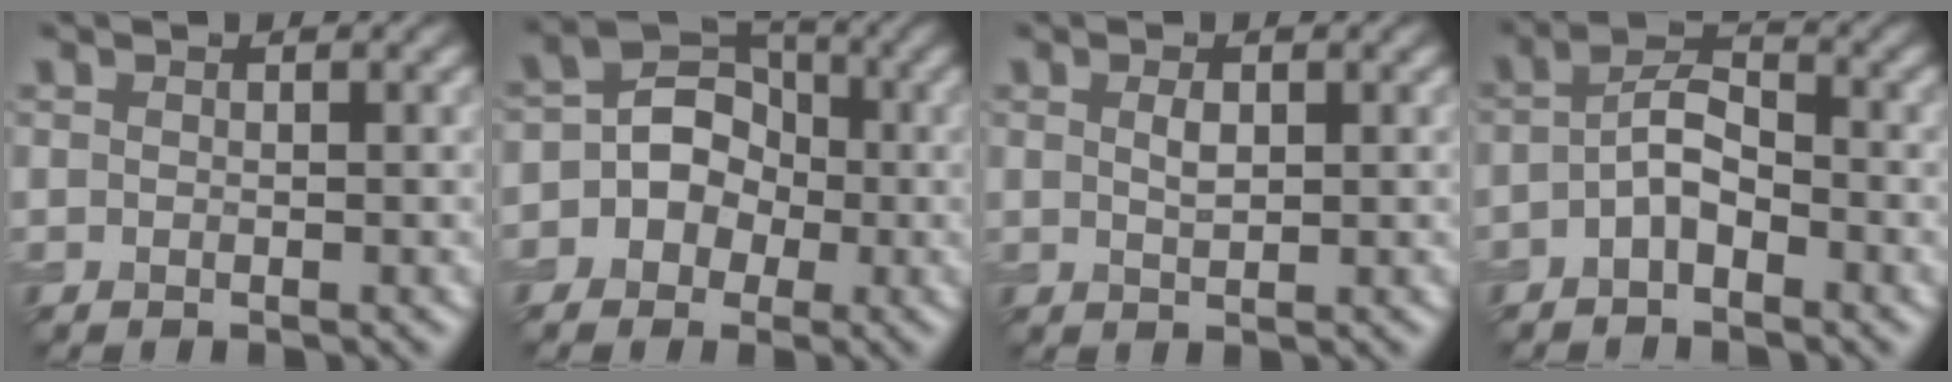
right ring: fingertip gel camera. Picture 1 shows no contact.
{"total": 5.6, "force": [-0.5, 5.1, 2.4], "torque": [-0.002, 0.023, -0.027]}
{"total": 1.2, "force": [0.5, 0.5, 1.0], "torque": [-0.021, 0.003, 0.014]}
{"total": 3.0, "force": [-1.1, 1.4, 2.4], "torque": [-0.043, 0.011, -0.027]}